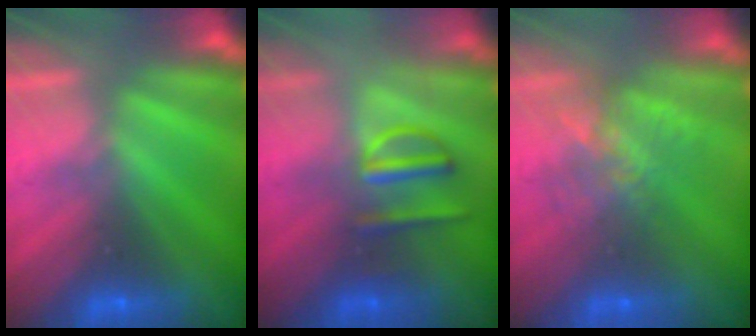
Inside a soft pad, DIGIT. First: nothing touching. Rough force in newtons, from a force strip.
{"total": 2.9}
{"total": 7.7}